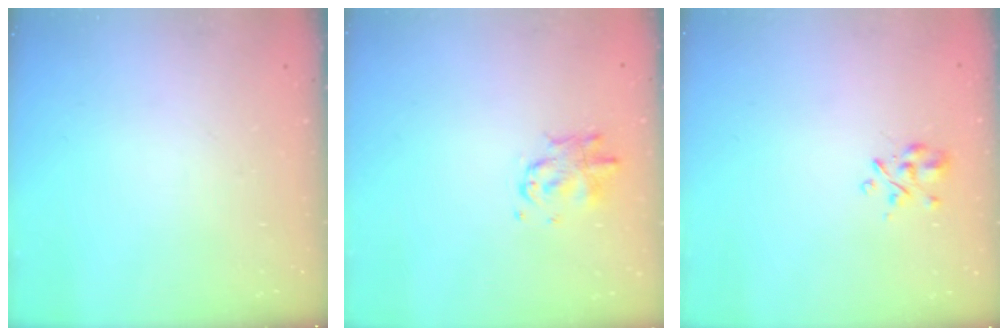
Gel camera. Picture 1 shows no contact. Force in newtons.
{"total": 4.2, "press": 4.1, "slide": 0.7}
{"total": 3.2, "press": 3.0, "slide": 1.2}